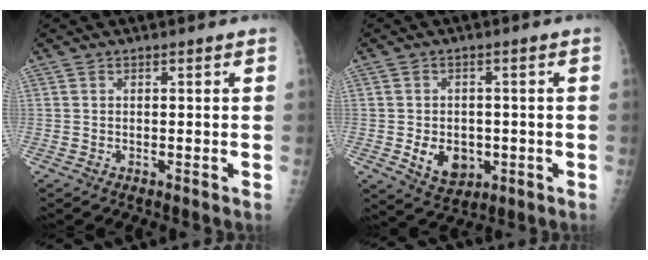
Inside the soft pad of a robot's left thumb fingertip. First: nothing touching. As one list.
[{"total": 6.9, "force": [-1.5, 5.2, 4.2], "torque": [-0.045, -0.002, -0.009]}]